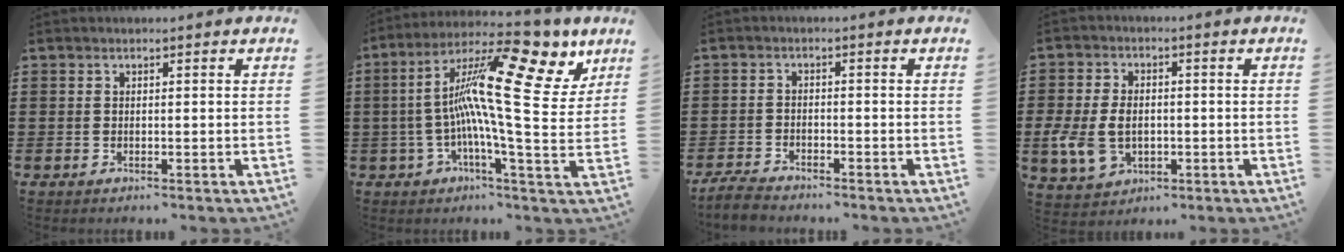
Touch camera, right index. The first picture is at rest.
{"total": 20.0, "force": [6.7, 5.4, 18.0], "torque": [-0.308, -0.033, 0.100]}
{"total": 2.7, "force": [-2.6, 0.3, 0.5], "torque": [-0.020, -0.001, -0.056]}
{"total": 6.8, "force": [-1.1, 4.9, 4.5], "torque": [-0.120, 0.001, -0.025]}